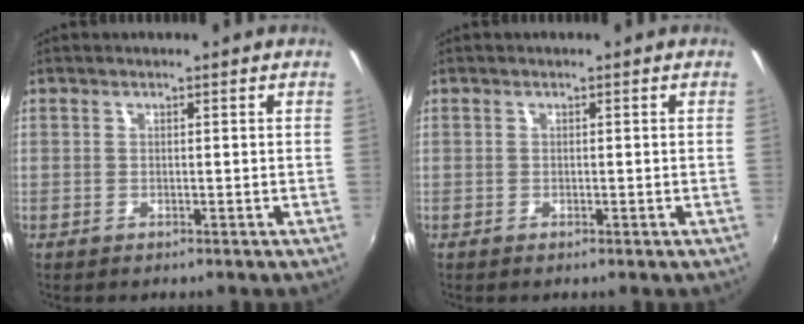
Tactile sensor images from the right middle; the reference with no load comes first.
{"total": 0.0}